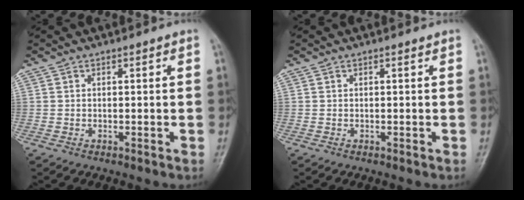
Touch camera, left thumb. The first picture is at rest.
{"total": 0.0}